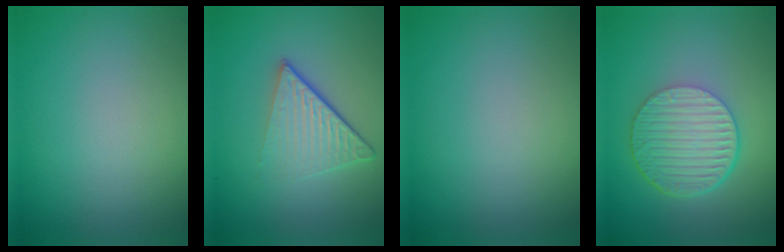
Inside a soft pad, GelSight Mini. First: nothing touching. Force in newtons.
{"total": 4.9, "press": 2.9, "slide": 3.9}
{"total": 0.0}
{"total": 6.5, "press": 4.3, "slide": 4.8}